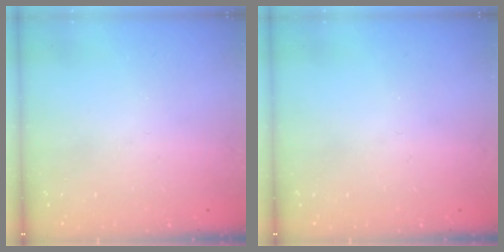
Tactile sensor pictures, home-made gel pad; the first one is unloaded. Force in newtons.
{"total": 0.0}